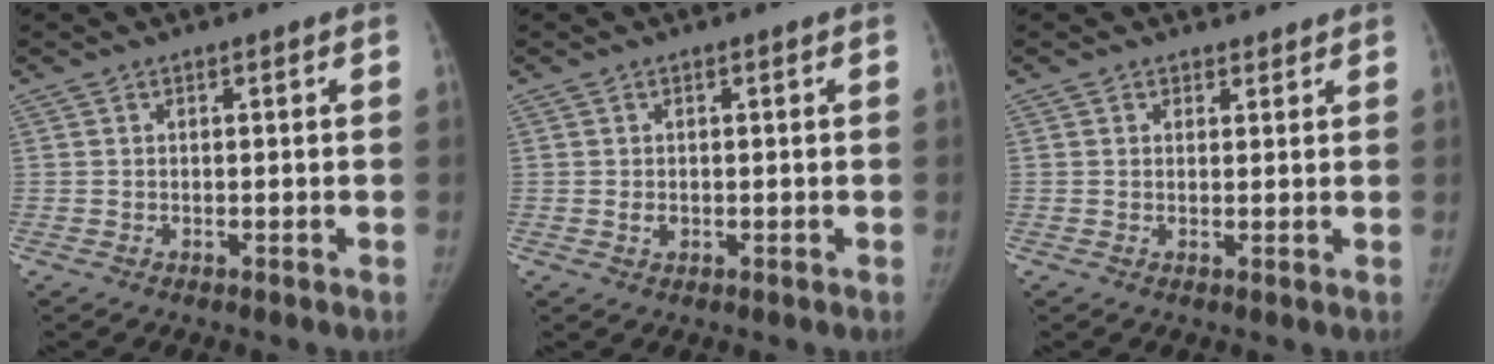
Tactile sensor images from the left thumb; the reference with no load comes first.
{"total": 1.1, "force": [0.0, 0.8, 0.7], "torque": [-0.007, 0.000, 0.004]}
{"total": 1.7, "force": [1.3, 1.0, -0.3], "torque": [0.022, -0.007, 0.012]}